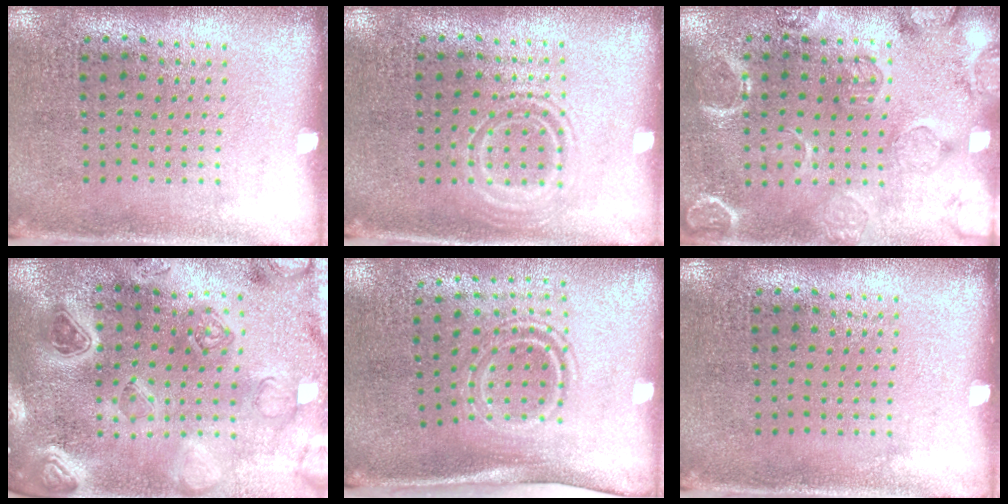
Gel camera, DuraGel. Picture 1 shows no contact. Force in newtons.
{"total": 1.0, "press": 1.0, "slide": 0.2}
{"total": 2.4, "press": 2.2, "slide": 0.8}
{"total": 4.0, "press": 3.7, "slide": 1.6}
{"total": 1.7, "press": 1.1, "slide": 1.3}
{"total": 0.0}